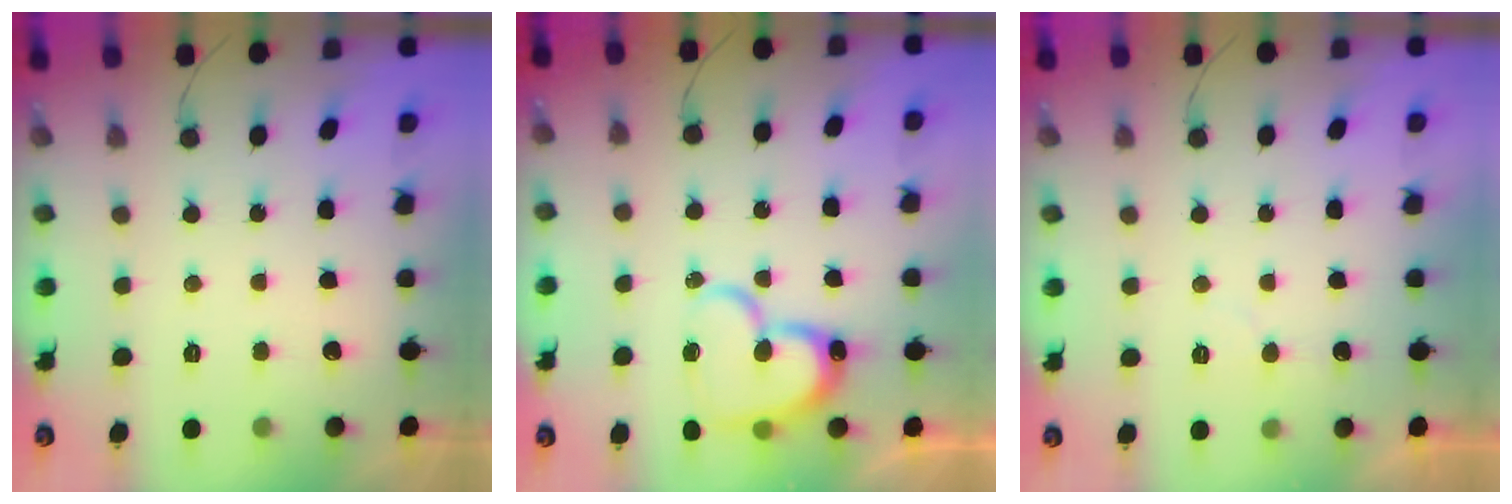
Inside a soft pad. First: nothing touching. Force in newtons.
{"total": 16.3, "press": 16.3, "slide": 1.2}
{"total": 5.3, "press": 5.3, "slide": 0.5}